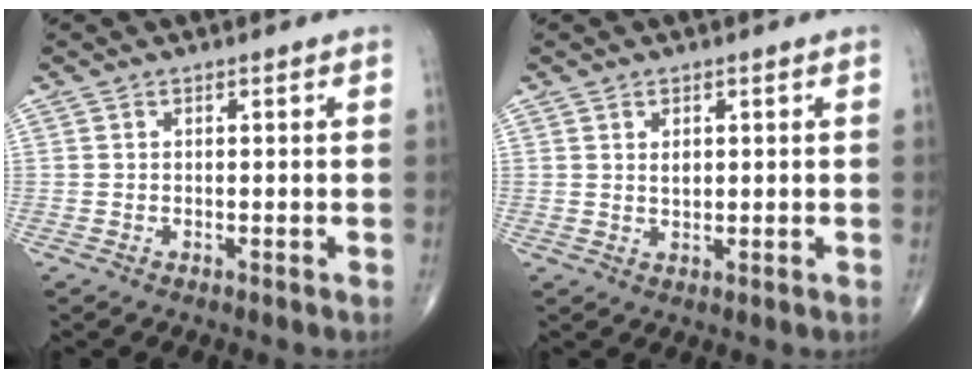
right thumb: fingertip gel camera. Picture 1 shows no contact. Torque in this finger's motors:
{"motor_torque": [-0.52, 0.29, 0.17, 0.42, -0.02]}